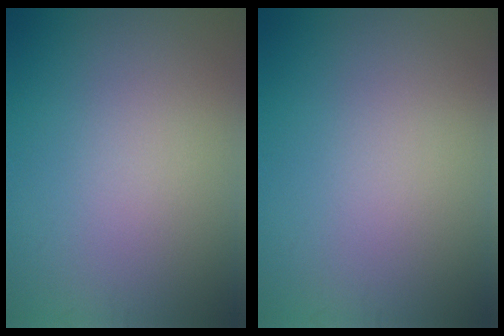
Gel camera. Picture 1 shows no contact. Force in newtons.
{"total": 0.0}